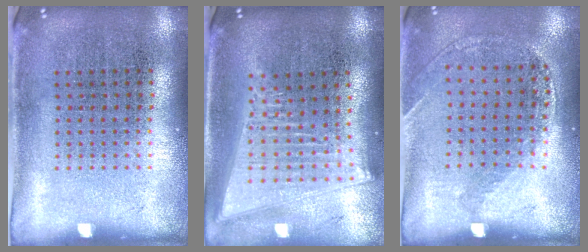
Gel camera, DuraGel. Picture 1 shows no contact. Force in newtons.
{"total": 2.0, "press": 1.7, "slide": 1.1}
{"total": 1.2, "press": 1.1, "slide": 0.4}